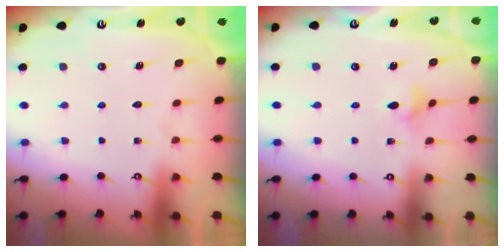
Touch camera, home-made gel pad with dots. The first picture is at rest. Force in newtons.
{"total": 3.6, "press": 3.5, "slide": 0.6}